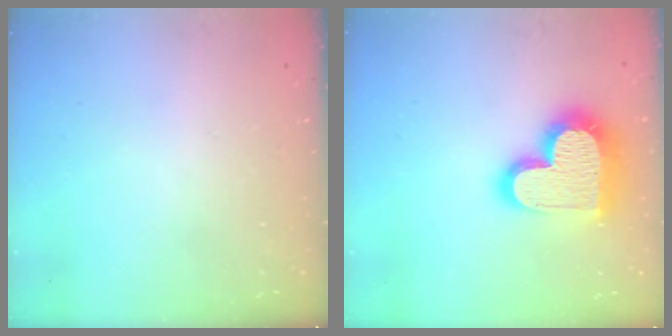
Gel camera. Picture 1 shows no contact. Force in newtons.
{"total": 22.2, "press": 22.1, "slide": 1.8}